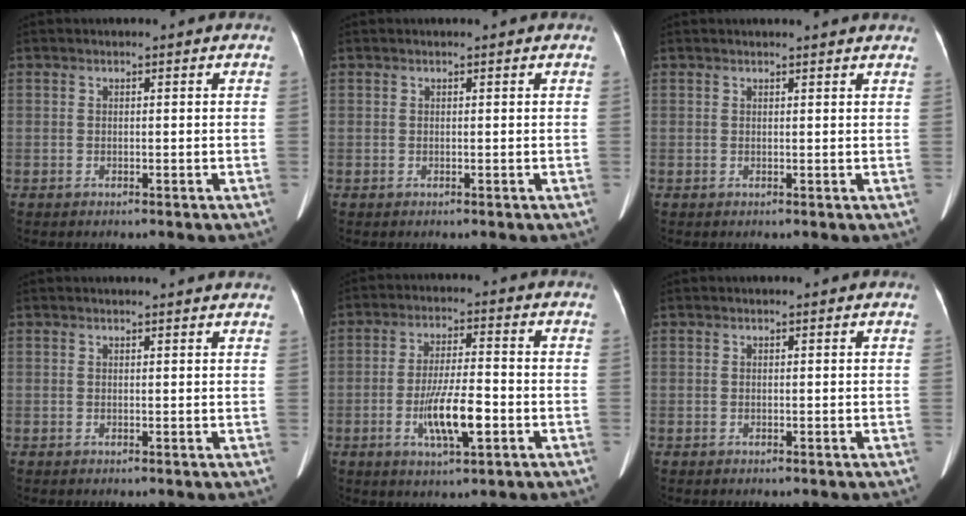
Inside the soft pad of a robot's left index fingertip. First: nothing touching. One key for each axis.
{"total": 0.0}
{"total": 3.9, "fx": 3.7, "fy": 0.1, "fz": 1.0, "tx": -0.016, "ty": 0.007, "tz": 0.033}
{"total": 4.4, "fx": 4.2, "fy": 0.2, "fz": 1.2, "tx": -0.016, "ty": 0.009, "tz": 0.036}
{"total": 8.6, "fx": -2.7, "fy": 1.6, "fz": 8.0, "tx": -0.154, "ty": -0.004, "tz": -0.045}
{"total": 0.0}